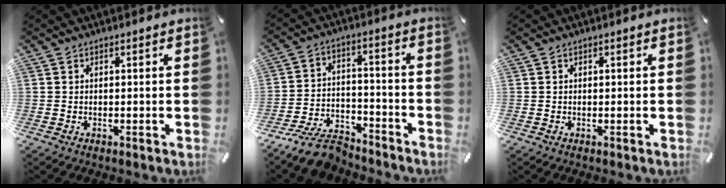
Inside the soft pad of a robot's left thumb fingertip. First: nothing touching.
{"total": 10.1, "force": [-8.5, 4.0, 3.7], "torque": [-0.059, 0.046, -0.161]}
{"total": 0.6, "force": [-0.1, 0.2, 0.5], "torque": [-0.009, 0.001, -0.002]}